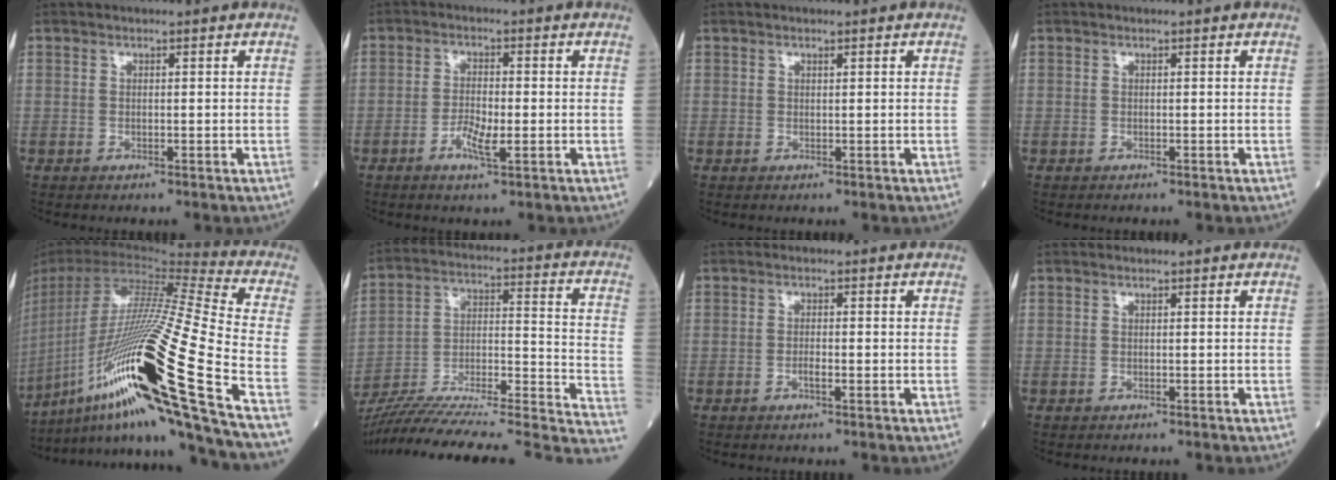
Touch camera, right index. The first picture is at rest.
{"total": 4.0, "force": [-1.4, 0.8, 3.7], "torque": [-0.069, 0.000, -0.024]}
{"total": 0.0}
{"total": 0.0}
{"total": 32.4, "force": [-13.4, -0.5, 29.5], "torque": [-0.534, -0.045, -0.248]}
{"total": 29.1, "force": [-24.7, 2.0, 15.3], "torque": [-0.184, 0.007, -0.367]}
{"total": 1.5, "force": [-0.6, 0.2, 1.3], "torque": [-0.024, 0.001, -0.013]}
{"total": 1.0, "force": [-0.7, -0.2, 0.7], "torque": [0.000, 0.002, -0.001]}